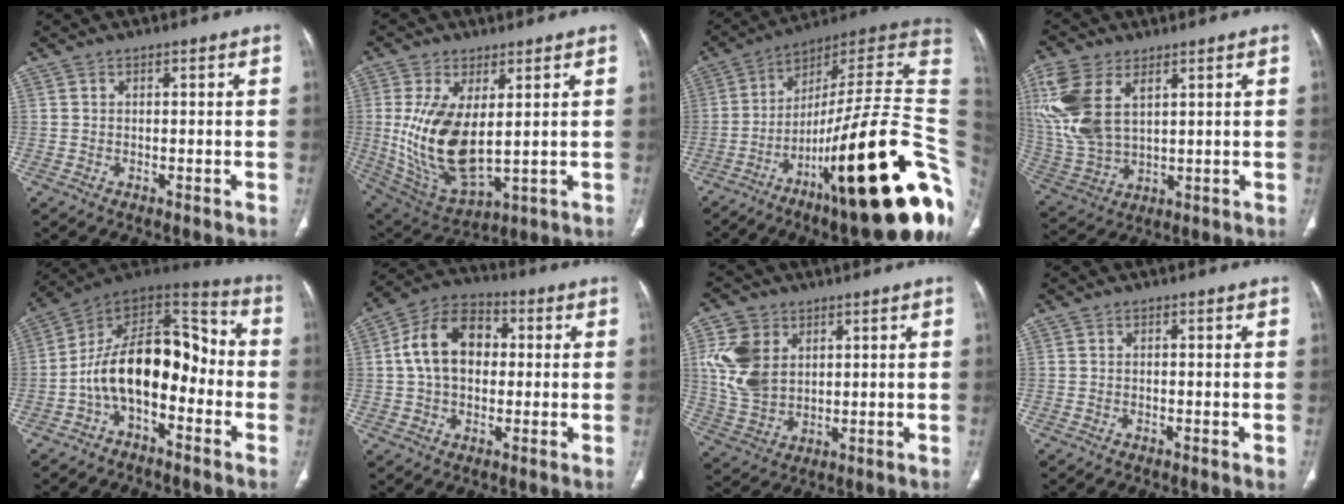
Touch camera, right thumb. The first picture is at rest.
{"total": 15.4, "force": [1.4, 7.6, 13.4], "torque": [-0.255, -0.018, 0.048]}
{"total": 35.3, "force": [-9.8, 8.0, 33.0], "torque": [-0.397, 0.067, -0.151]}
{"total": 14.8, "force": [5.3, 8.6, 10.8], "torque": [-0.248, -0.010, 0.118]}
{"total": 17.7, "force": [-3.9, 10.1, 13.9], "torque": [-0.201, 0.082, -0.075]}
{"total": 13.0, "force": [1.3, 9.2, 9.1], "torque": [-0.139, 0.028, 0.013]}
{"total": 11.5, "force": [3.2, 8.7, 6.8], "torque": [-0.123, -0.011, 0.072]}
{"total": 0.6, "force": [-0.3, 0.2, 0.6], "torque": [-0.011, -0.002, -0.004]}